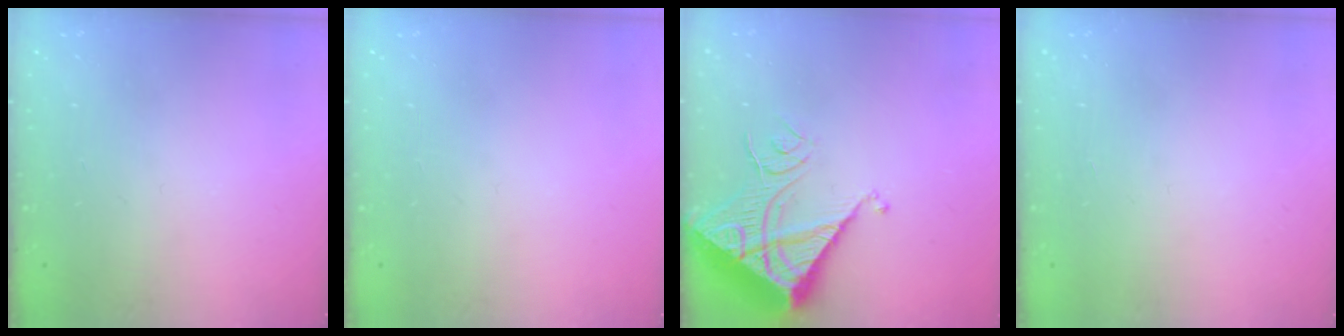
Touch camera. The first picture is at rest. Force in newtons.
{"total": 0.0}
{"total": 13.8, "press": 13.7, "slide": 1.3}
{"total": 1.7, "press": 1.7, "slide": 0.1}